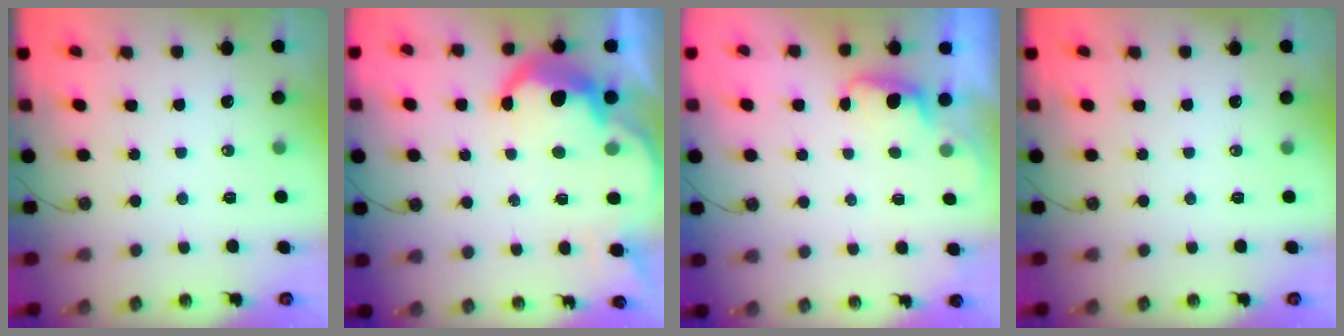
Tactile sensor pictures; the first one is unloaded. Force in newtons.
{"total": 11.7, "press": 11.6, "slide": 0.7}
{"total": 1.2, "press": 1.0, "slide": 0.7}
{"total": 0.0}